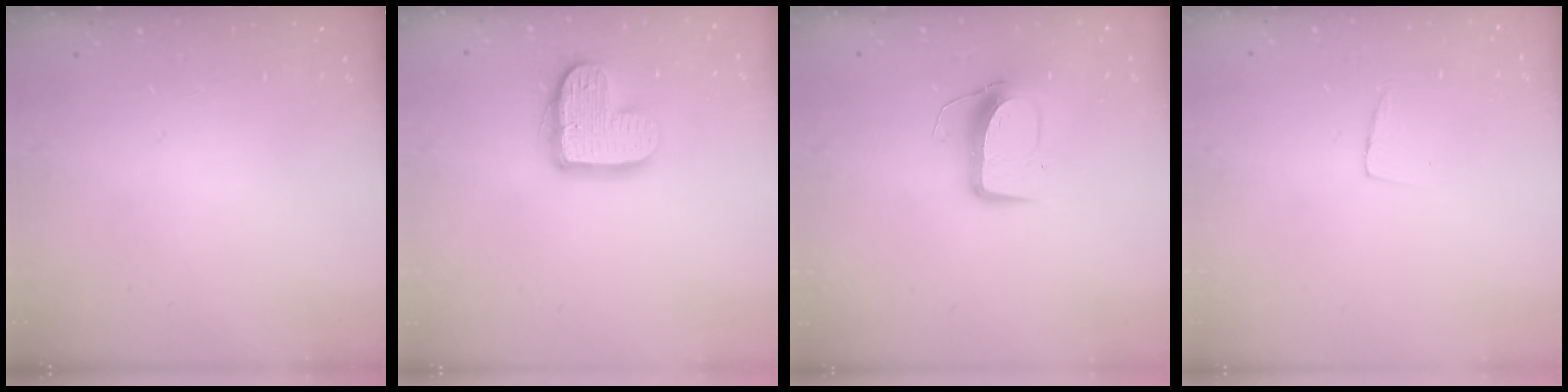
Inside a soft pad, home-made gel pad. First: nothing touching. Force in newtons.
{"total": 13.0, "press": 13.0, "slide": 0.8}
{"total": 9.9, "press": 9.8, "slide": 1.0}
{"total": 3.5, "press": 3.5, "slide": 0.3}